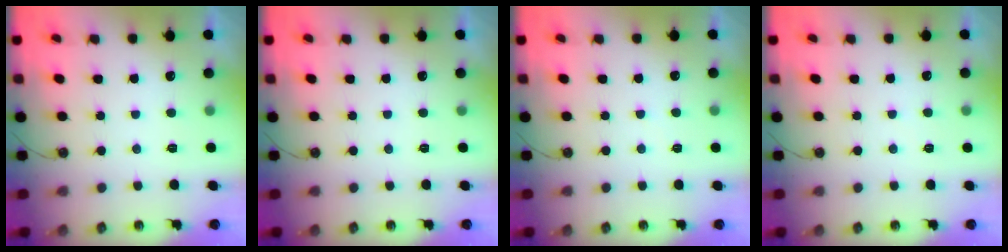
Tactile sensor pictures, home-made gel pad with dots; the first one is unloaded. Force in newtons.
{"total": 0.0}
{"total": 2.7, "press": 2.7, "slide": 0.5}
{"total": 1.8, "press": 1.7, "slide": 0.3}